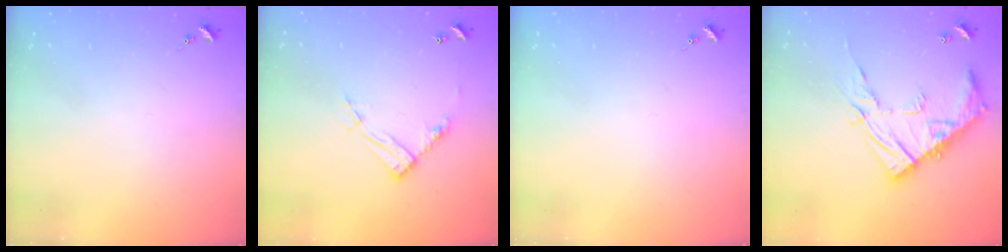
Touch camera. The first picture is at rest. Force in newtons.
{"total": 11.8, "press": 11.7, "slide": 1.1}
{"total": 0.0}
{"total": 17.3, "press": 17.3, "slide": 1.4}